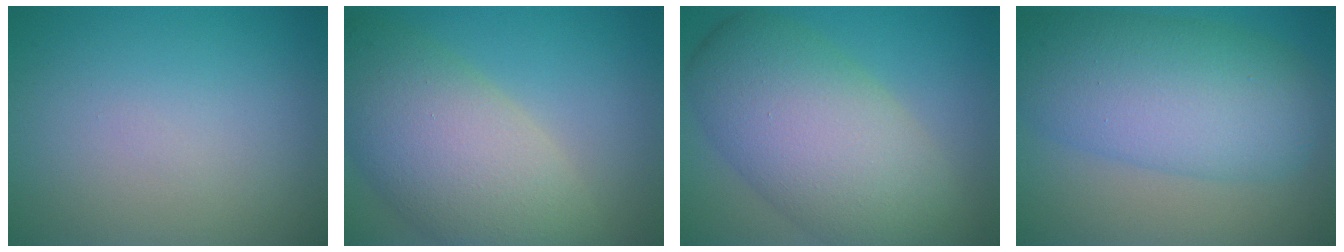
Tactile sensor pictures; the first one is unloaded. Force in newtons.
{"total": 9.9, "press": 9.9, "slide": 0.7}
{"total": 10.5, "press": 10.5, "slide": 0.9}
{"total": 9.4, "press": 9.4, "slide": 0.1}